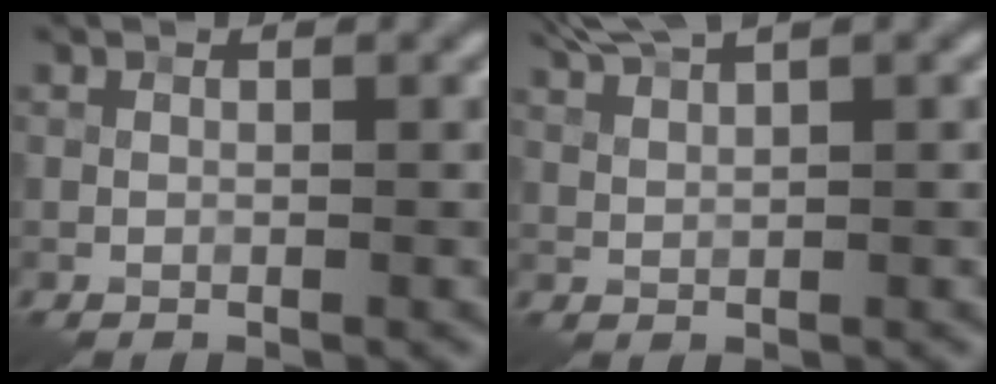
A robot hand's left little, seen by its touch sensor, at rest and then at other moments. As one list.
[{"total": 3.1, "force": [2.5, 0.4, 1.8], "torque": [-0.040, 0.005, 0.049]}]